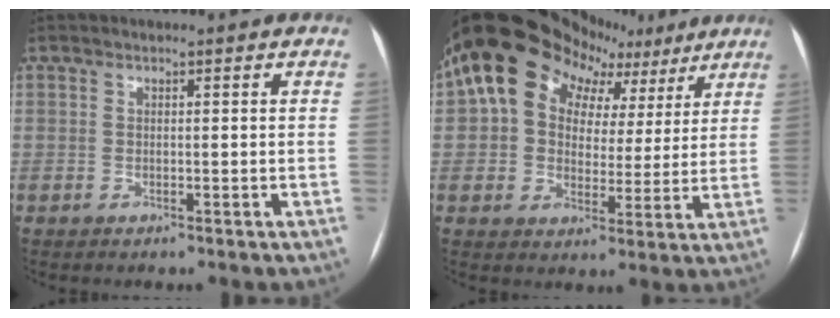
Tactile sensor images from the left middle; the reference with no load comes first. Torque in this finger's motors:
{"motor_torque": [1.94, -0.20, 1.06, 0.21]}